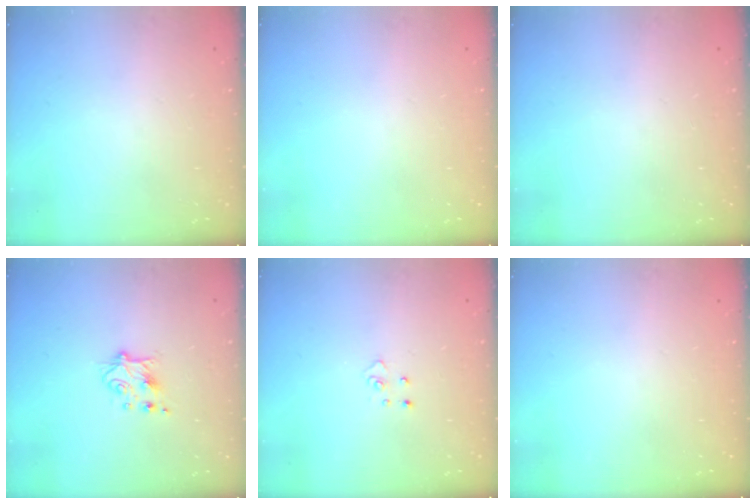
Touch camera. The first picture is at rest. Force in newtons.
{"total": 0.0}
{"total": 0.0}
{"total": 5.5, "press": 5.4, "slide": 1.0}
{"total": 3.7, "press": 3.7, "slide": 0.3}
{"total": 0.0}